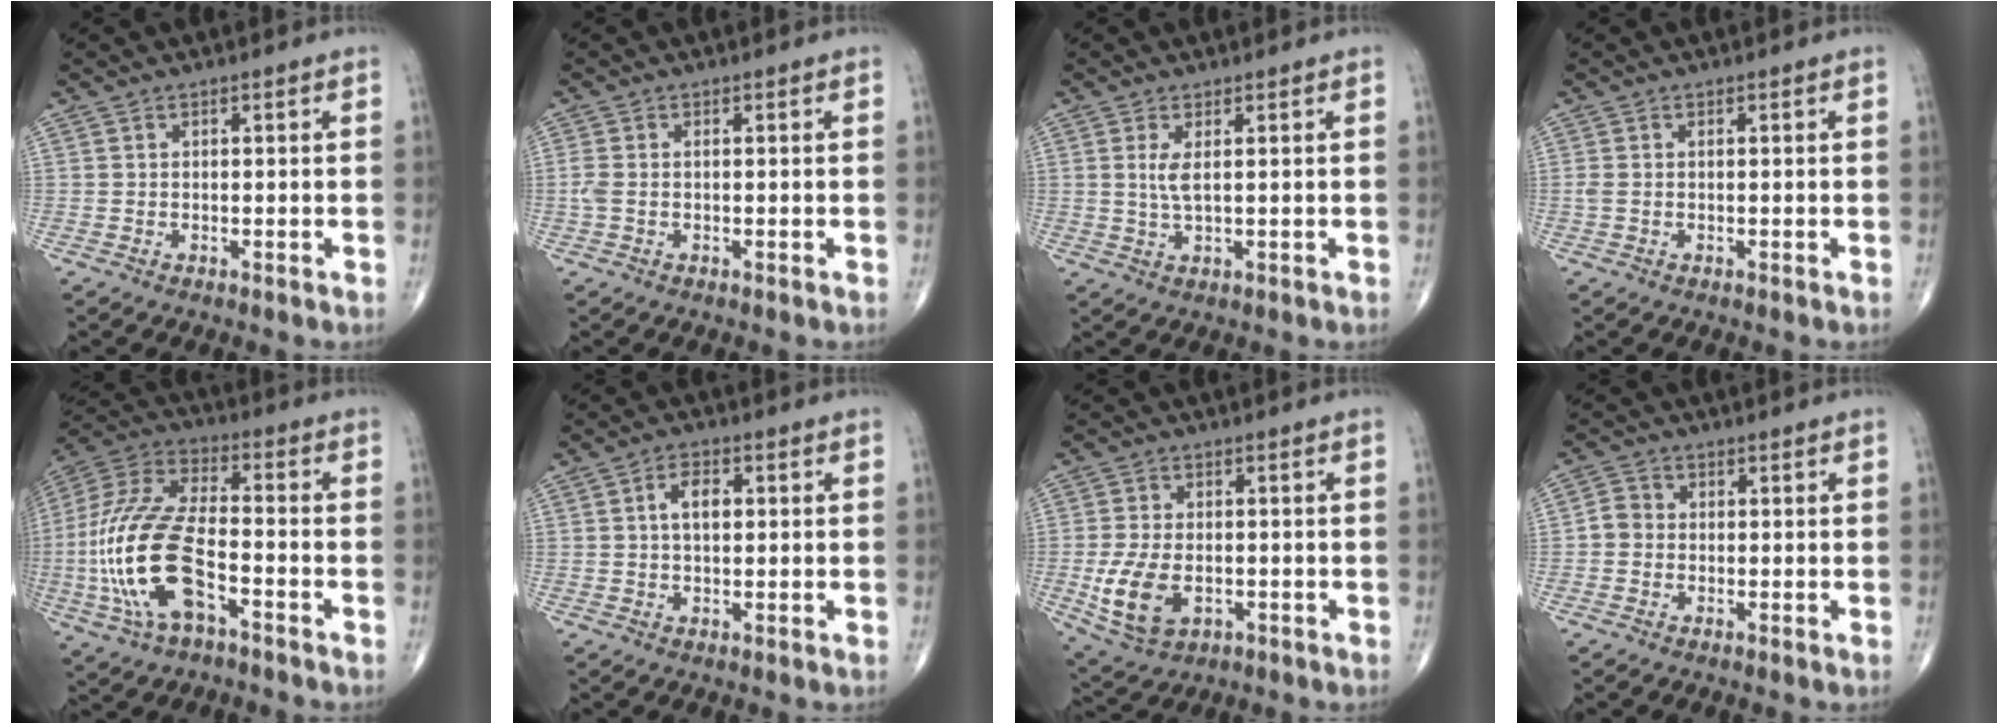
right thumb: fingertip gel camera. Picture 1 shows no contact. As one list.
[{"total": 2.2, "force": [-0.2, 1.2, 1.8], "torque": [-0.060, 0.005, -0.005]}, {"total": 2.9, "force": [0.7, 0.7, 2.7], "torque": [-0.064, -0.007, 0.019]}, {"total": 1.1, "force": [0.0, 0.6, 1.0], "torque": [-0.032, 0.006, 0.001]}, {"total": 20.6, "force": [-5.9, 9.1, 17.5], "torque": [-0.390, 0.026, -0.107]}, {"total": 4.6, "force": [0.7, 2.6, 3.7], "torque": [-0.065, 0.007, 0.008]}, {"total": 10.0, "force": [-2.3, 6.2, 7.5], "torque": [-0.151, -0.002, -0.032]}, {"total": 3.0, "force": [-0.5, 2.7, 1.3], "torque": [-0.013, 0.008, -0.016]}]